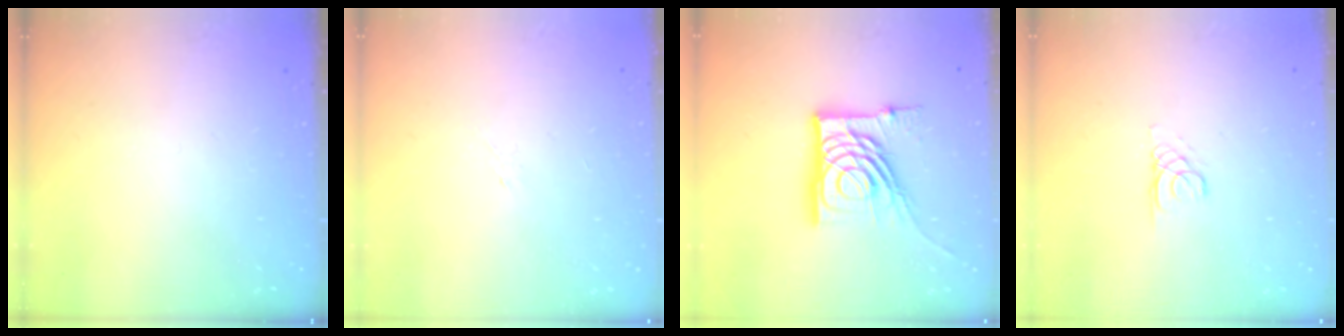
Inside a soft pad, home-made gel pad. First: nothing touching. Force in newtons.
{"total": 3.3, "press": 3.2, "slide": 0.6}
{"total": 18.6, "press": 18.6, "slide": 1.6}
{"total": 1.3, "press": 1.3, "slide": 0.1}